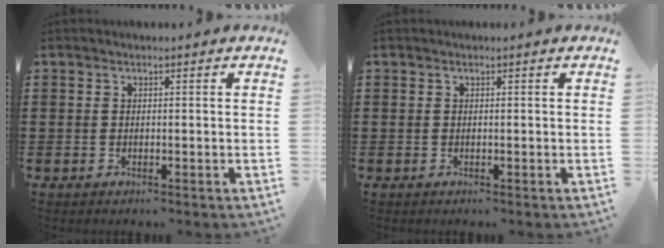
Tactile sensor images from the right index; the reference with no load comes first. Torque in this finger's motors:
{"motor_torque": [0.00, 0.00, 0.00, 0.00]}